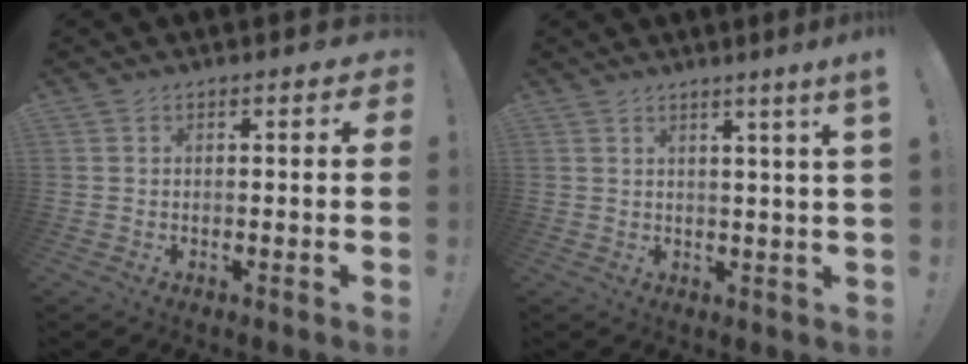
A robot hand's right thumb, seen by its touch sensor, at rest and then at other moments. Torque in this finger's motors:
{"motor_torque": [0.00, 0.00, 0.10, 0.07, 0.04]}